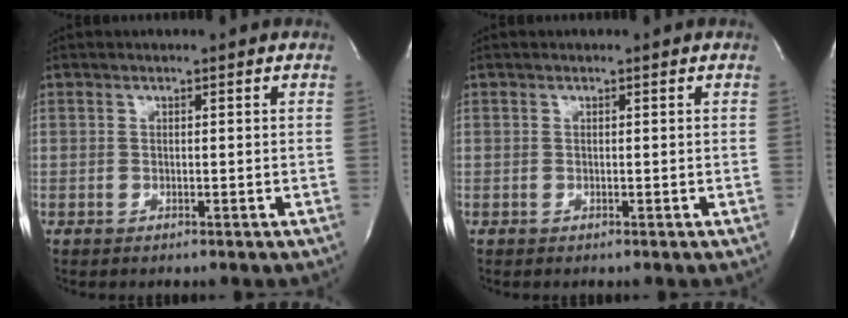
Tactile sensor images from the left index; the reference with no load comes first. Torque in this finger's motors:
{"motor_torque": [0.00, 0.00, 0.00, 0.00]}